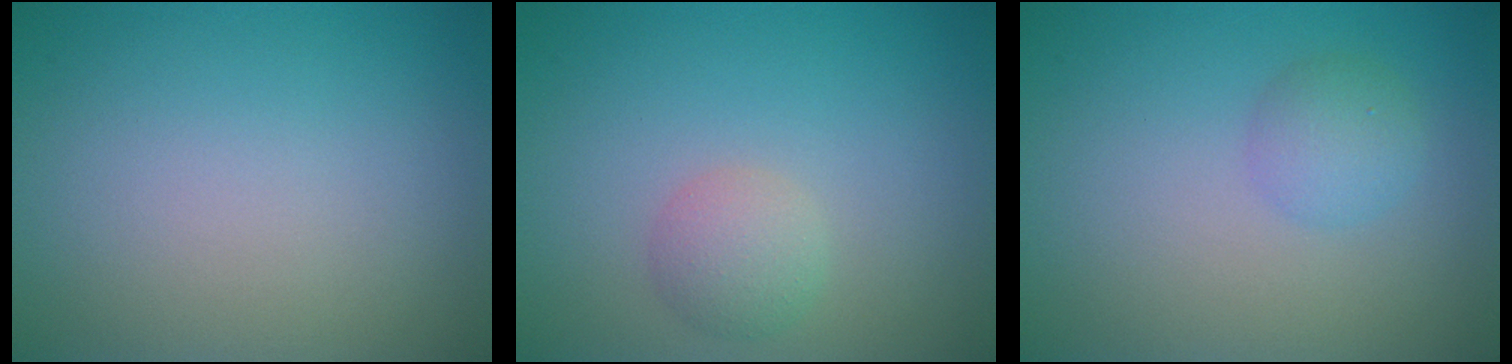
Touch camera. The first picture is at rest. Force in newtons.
{"total": 2.1, "press": 2.1, "slide": 0.1}
{"total": 2.0, "press": 2.0, "slide": 0.1}